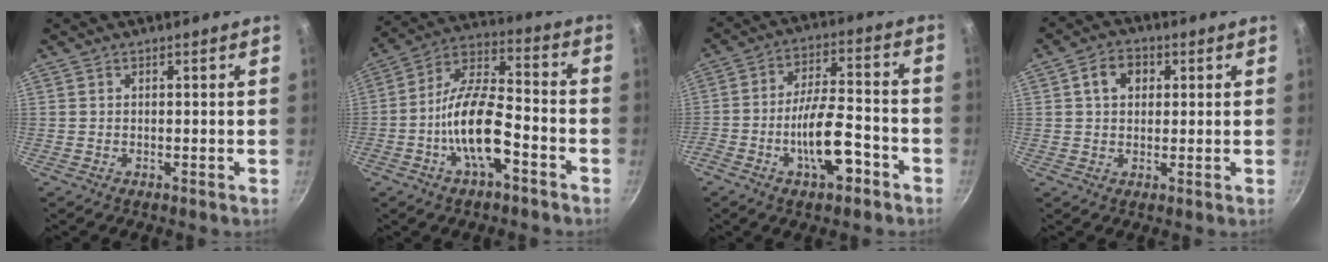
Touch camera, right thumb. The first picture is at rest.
{"total": 14.5, "force": [-5.6, 6.0, 12.0], "torque": [-0.206, 0.046, -0.112]}
{"total": 12.1, "force": [-5.5, 4.8, 9.6], "torque": [-0.148, 0.046, -0.089]}
{"total": 5.7, "force": [1.6, 4.3, 3.4], "torque": [-0.036, 0.006, 0.020]}